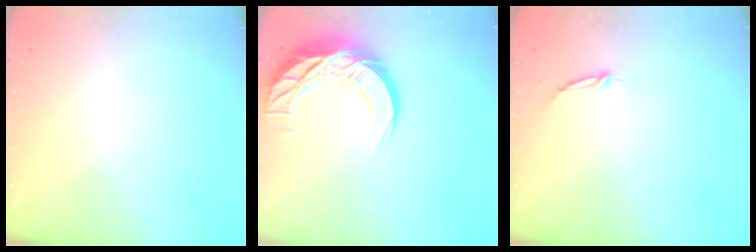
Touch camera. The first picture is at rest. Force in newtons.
{"total": 15.9, "press": 15.9, "slide": 1.2}
{"total": 2.8, "press": 2.8, "slide": 0.3}